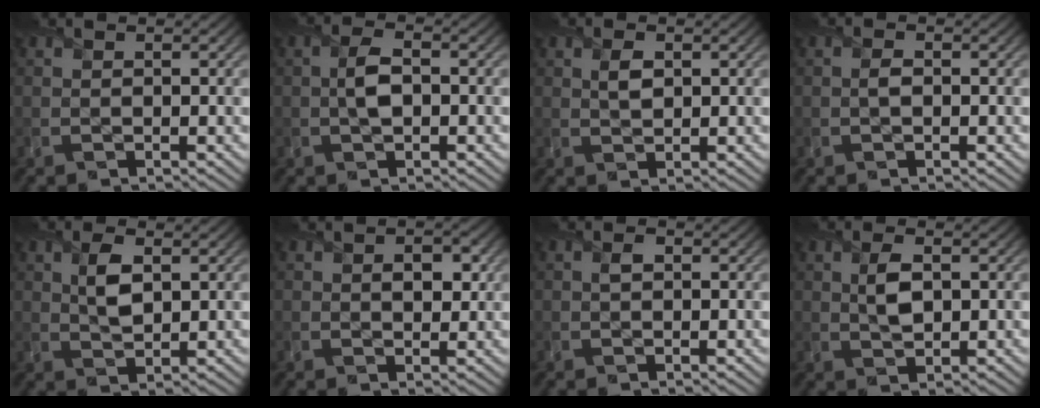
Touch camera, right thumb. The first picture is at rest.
{"total": 3.3, "force": [-0.1, 1.7, 2.8], "torque": [-0.058, 0.002, -0.005]}
{"total": 2.1, "force": [0.7, 1.3, 1.6], "torque": [-0.033, -0.002, 0.013]}
{"total": 1.0, "force": [-0.1, 0.6, 0.9], "torque": [-0.018, 0.001, -0.002]}
{"total": 4.0, "force": [1.1, 2.1, 3.1], "torque": [-0.069, 0.000, 0.023]}
{"total": 2.9, "force": [0.6, 1.9, 2.1], "torque": [-0.030, -0.004, 0.007]}
{"total": 0.9, "force": [0.0, 0.7, 0.6], "torque": [-0.009, 0.001, 0.000]}
{"total": 3.5, "force": [0.6, 1.9, 2.9], "torque": [-0.062, -0.002, 0.013]}